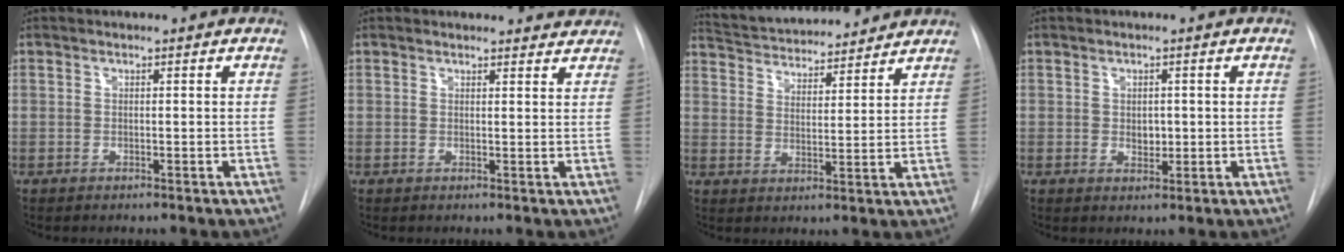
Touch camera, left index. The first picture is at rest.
{"total": 6.7, "force": [6.5, 1.5, 0.6], "torque": [0.010, 0.003, 0.055]}
{"total": 16.3, "force": [15.2, 3.1, 5.0], "torque": [-0.085, 0.025, 0.232]}
{"total": 1.8, "force": [0.2, 1.3, 1.3], "torque": [-0.019, -0.003, 0.008]}